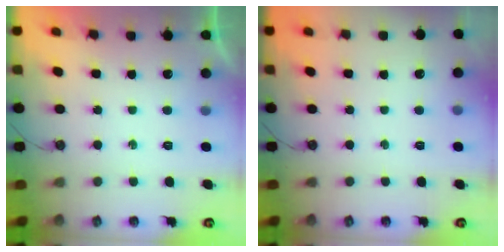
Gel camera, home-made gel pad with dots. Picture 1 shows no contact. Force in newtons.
{"total": 0.0}